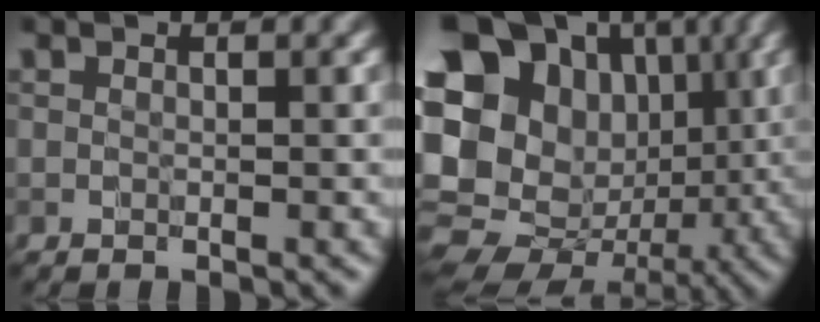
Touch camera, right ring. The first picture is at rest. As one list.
[{"total": 22.0, "force": [0.8, 19.5, 10.2], "torque": [-0.206, 0.029, -0.025]}]